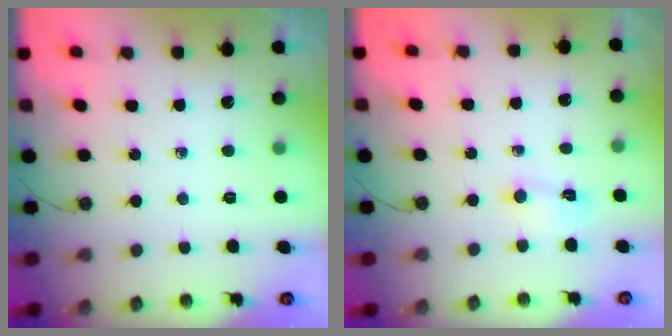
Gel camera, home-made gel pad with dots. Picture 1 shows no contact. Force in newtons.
{"total": 4.1, "press": 4.1, "slide": 0.6}